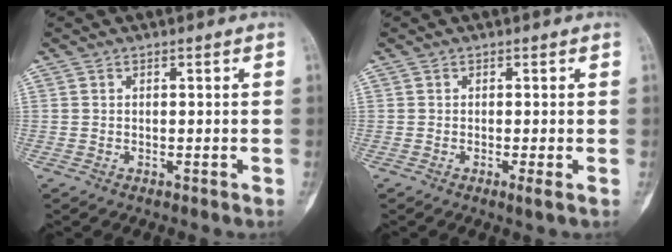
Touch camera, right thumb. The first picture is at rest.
{"total": 1.0, "force": [-0.2, -0.1, 1.0], "torque": [-0.022, -0.006, -0.005]}